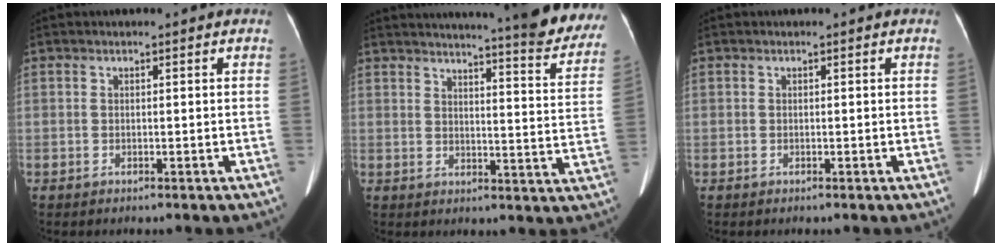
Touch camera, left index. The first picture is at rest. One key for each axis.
{"total": 22.2, "fx": 20.1, "fy": 1.7, "fz": 9.1, "tx": -0.108, "ty": -0.077, "tz": 0.226}
{"total": 0.0}